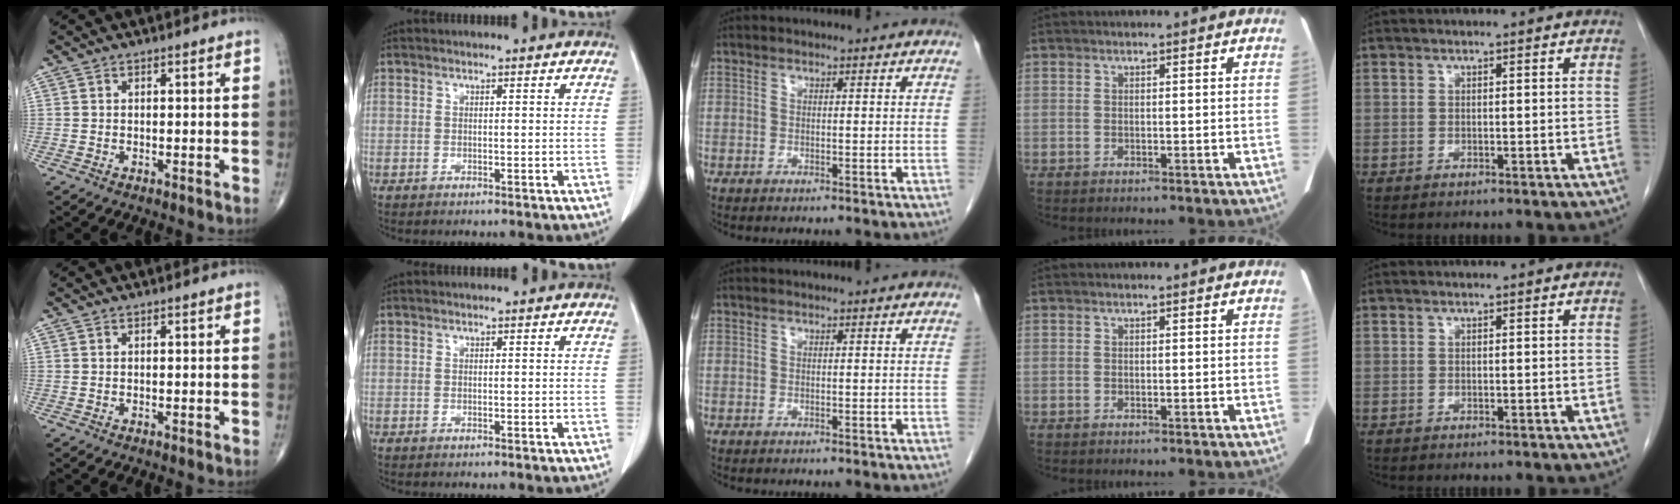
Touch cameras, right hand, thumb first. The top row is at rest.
{}